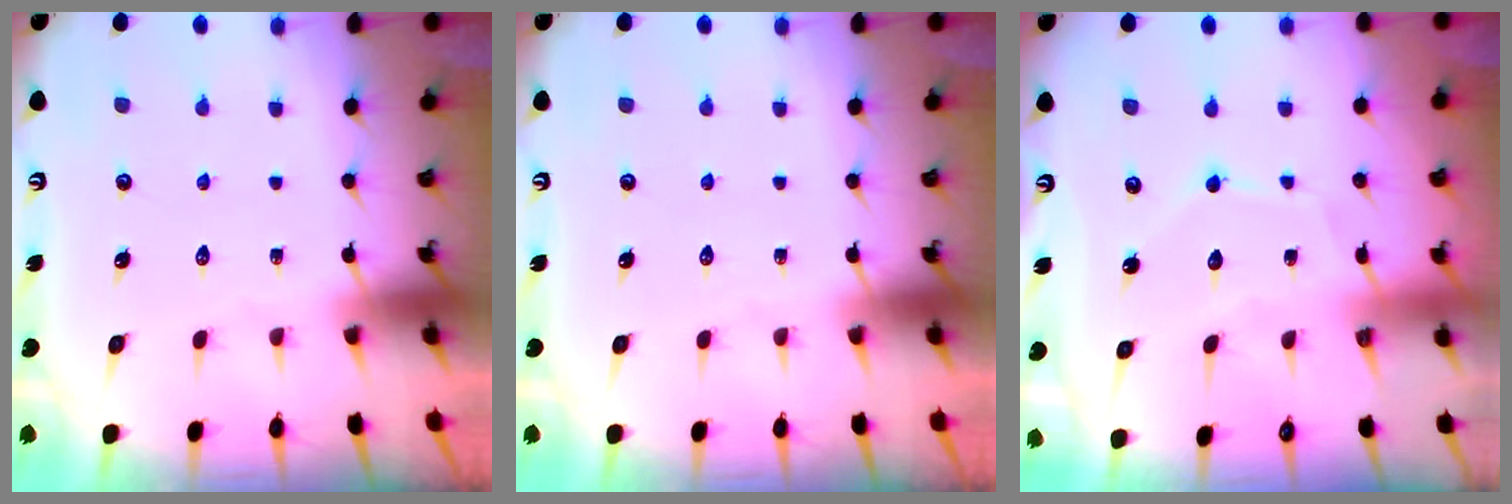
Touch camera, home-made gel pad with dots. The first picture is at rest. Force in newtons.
{"total": 0.0}
{"total": 7.6, "press": 7.6, "slide": 0.3}